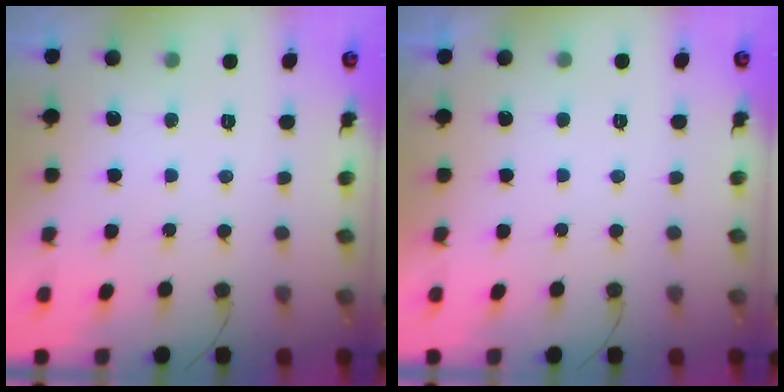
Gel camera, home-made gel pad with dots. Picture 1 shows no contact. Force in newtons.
{"total": 2.3, "press": 2.2, "slide": 0.3}